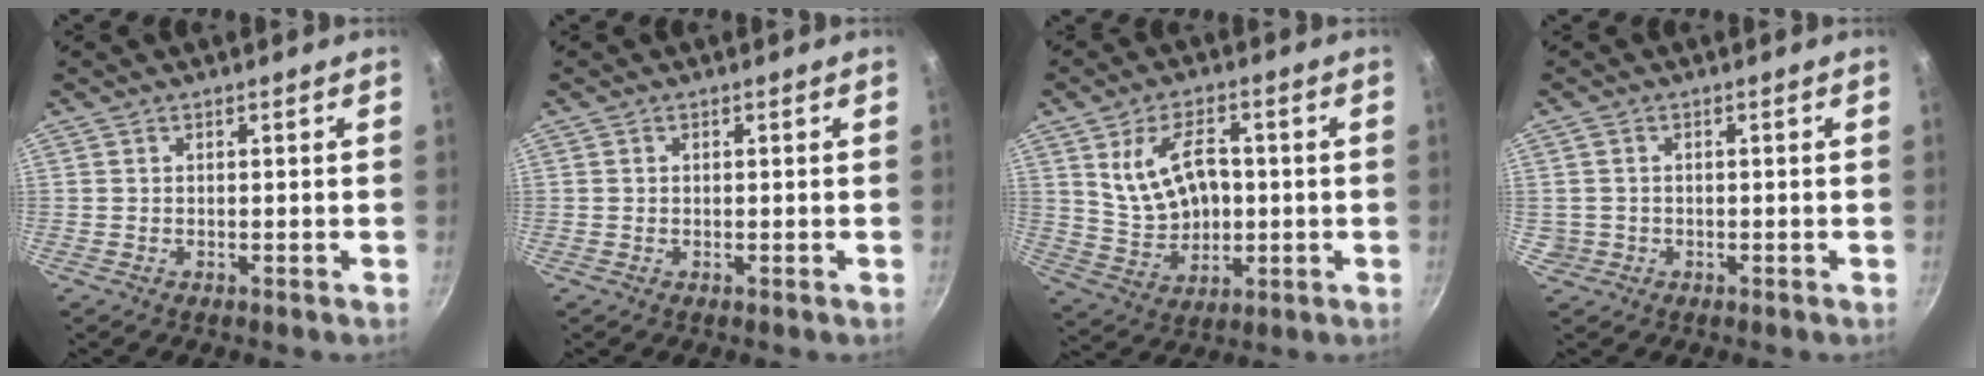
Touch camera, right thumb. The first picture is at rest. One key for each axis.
{"total": 0.0}
{"total": 12.2, "fx": 1.7, "fy": 7.8, "fz": 9.2, "tx": -0.141, "ty": -0.004, "tz": 0.047}
{"total": 2.5, "fx": -0.2, "fy": 2.4, "fz": 0.6, "tx": -0.003, "ty": 0.011, "tz": 0.004}